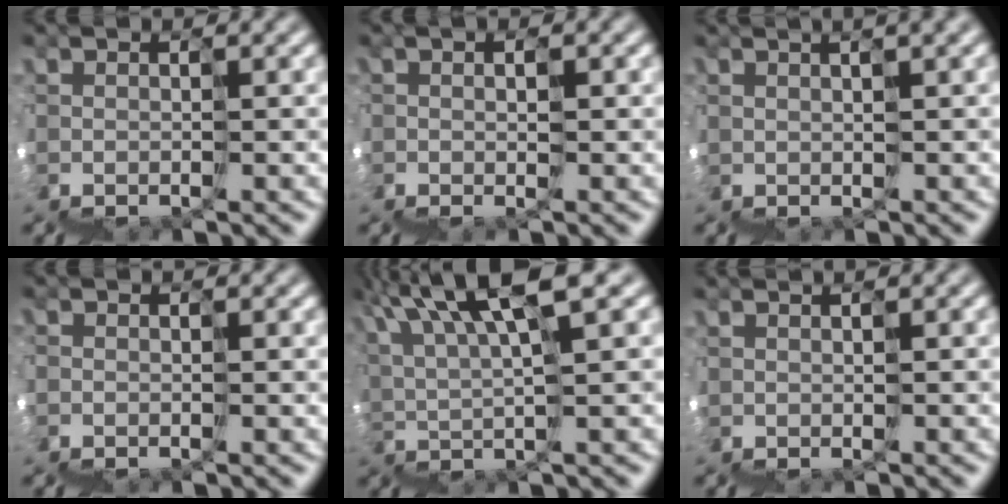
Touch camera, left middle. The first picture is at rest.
{"total": 2.2, "force": [0.3, 1.5, 1.6], "torque": [-0.024, -0.002, 0.011]}
{"total": 2.9, "force": [2.4, 0.4, 1.5], "torque": [0.002, 0.028, 0.046]}
{"total": 0.7, "force": [-0.5, 0.4, 0.0], "torque": [-0.007, -0.008, -0.012]}
{"total": 7.7, "force": [6.4, 0.1, 4.4], "torque": [-0.088, 0.050, 0.105]}
{"total": 0.9, "force": [0.9, 0.0, -0.2], "torque": [0.014, 0.014, 0.019]}